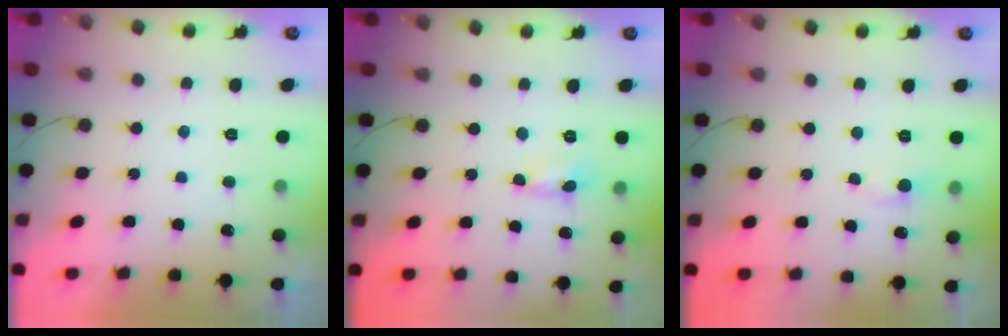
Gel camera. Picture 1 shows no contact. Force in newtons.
{"total": 0.0}
{"total": 3.6, "press": 3.6, "slide": 0.3}